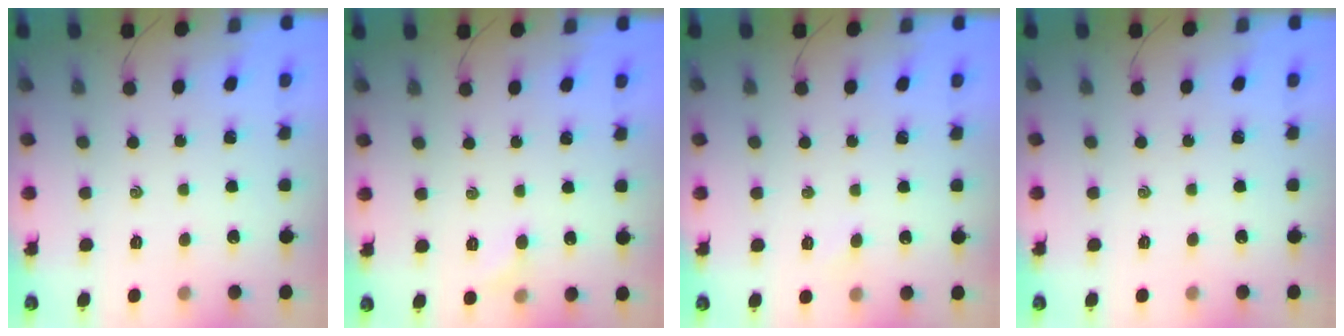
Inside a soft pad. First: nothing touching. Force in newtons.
{"total": 3.8, "press": 3.6, "slide": 1.2}
{"total": 1.5, "press": 1.4, "slide": 0.6}
{"total": 0.0}